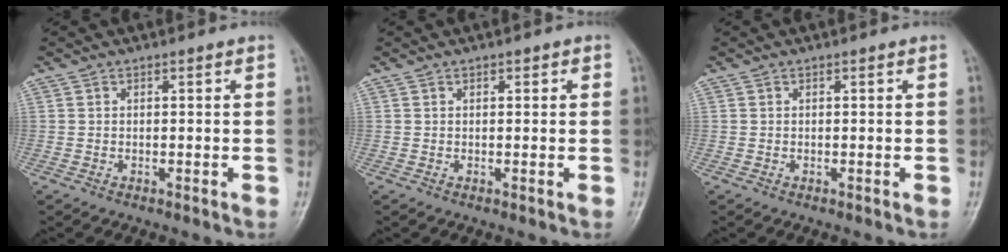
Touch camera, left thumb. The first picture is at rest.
{"total": 0.9, "force": [0.3, 0.5, 0.6], "torque": [-0.004, 0.001, 0.004]}
{"total": 0.0}